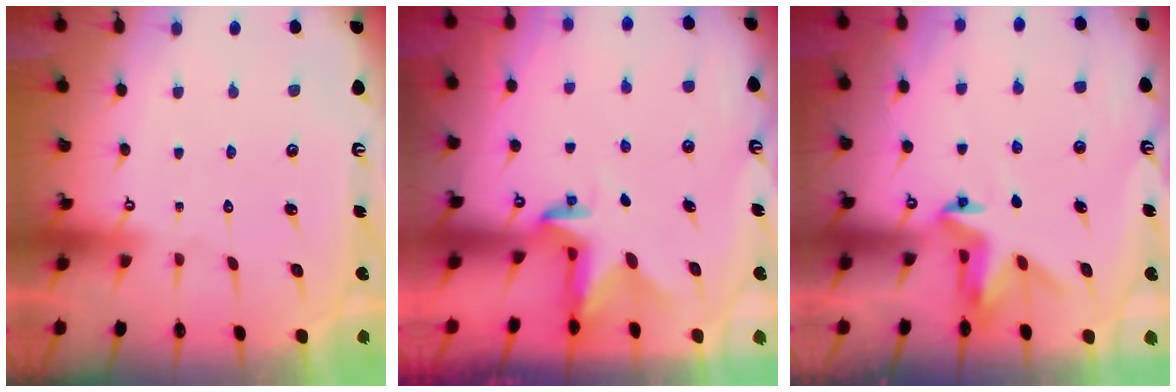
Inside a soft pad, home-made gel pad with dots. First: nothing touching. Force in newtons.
{"total": 3.0, "press": 3.0, "slide": 0.2}
{"total": 3.8, "press": 3.8, "slide": 0.5}